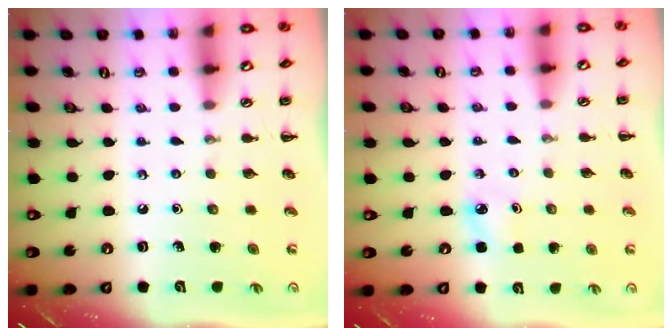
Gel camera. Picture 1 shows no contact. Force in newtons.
{"total": 3.6, "press": 3.4, "slide": 1.1}